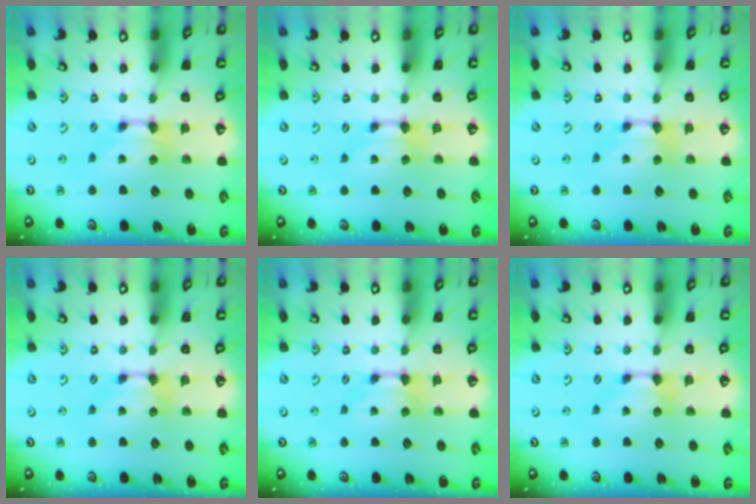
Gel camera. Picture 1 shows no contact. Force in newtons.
{"total": 0.6, "press": 0.1, "slide": 0.6}
{"total": 0.0}
{"total": 0.0}
{"total": 0.0}
{"total": 0.0}